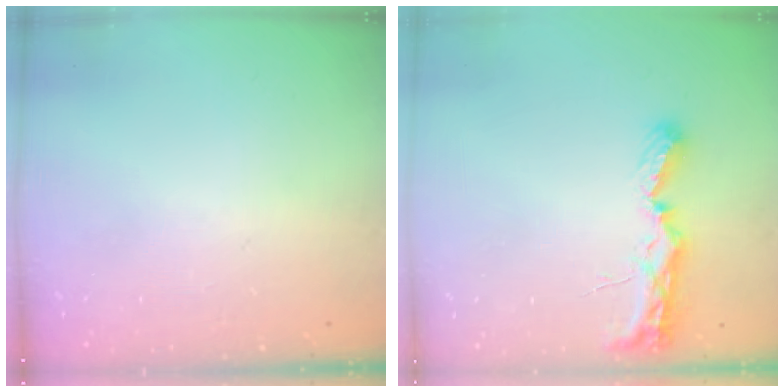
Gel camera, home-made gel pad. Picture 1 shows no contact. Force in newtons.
{"total": 7.7, "press": 7.7, "slide": 0.5}